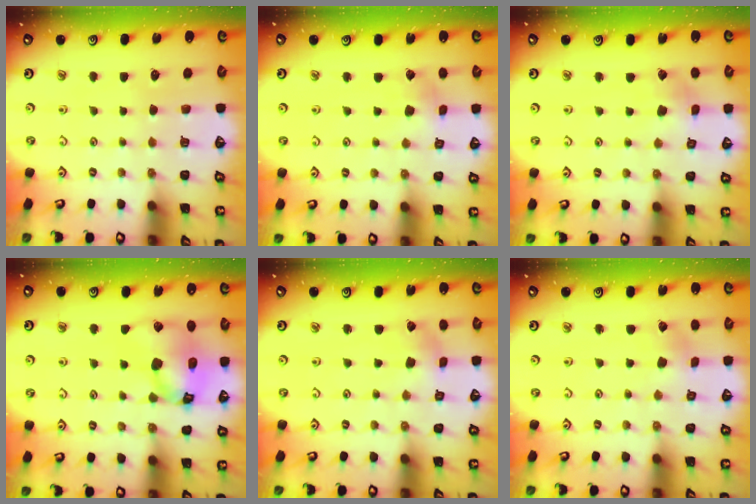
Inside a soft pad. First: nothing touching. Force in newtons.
{"total": 2.7, "press": 2.6, "slide": 0.3}
{"total": 2.8, "press": 2.8, "slide": 0.1}
{"total": 14.5, "press": 14.4, "slide": 1.8}
{"total": 0.0}
{"total": 0.9, "press": 0.9, "slide": 0.2}